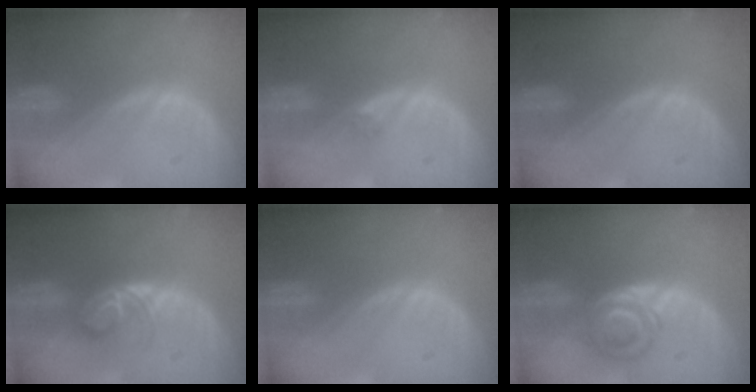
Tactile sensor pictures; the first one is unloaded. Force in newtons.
{"total": 0.8, "press": 0.7, "slide": 0.4}
{"total": 0.0}
{"total": 5.7, "press": 4.7, "slide": 3.3}
{"total": 0.0}
{"total": 6.4, "press": 5.6, "slide": 3.0}